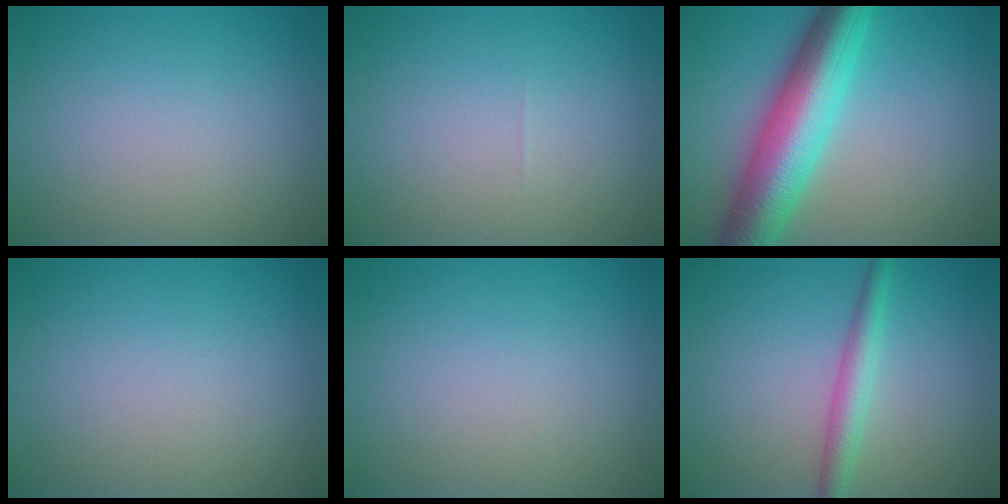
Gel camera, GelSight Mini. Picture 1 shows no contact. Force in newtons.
{"total": 0.0}
{"total": 9.6, "press": 9.6, "slide": 0.1}
{"total": 0.0}
{"total": 0.0}
{"total": 2.7, "press": 2.7, "slide": 0.0}